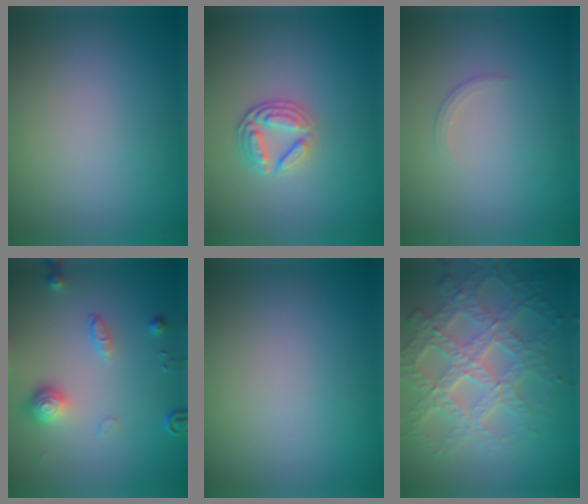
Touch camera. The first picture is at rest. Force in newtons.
{"total": 2.7, "press": 2.5, "slide": 0.8}
{"total": 1.0, "press": 1.0, "slide": 0.0}
{"total": 3.2, "press": 2.8, "slide": 1.4}
{"total": 0.0}
{"total": 8.0, "press": 5.9, "slide": 5.4}